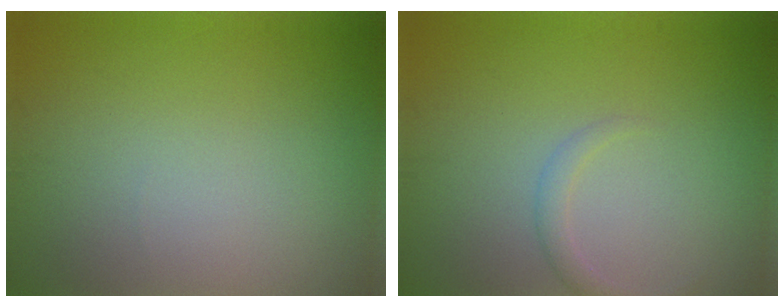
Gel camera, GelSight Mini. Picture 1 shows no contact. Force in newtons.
{"total": 1.4, "press": 1.4, "slide": 0.1}